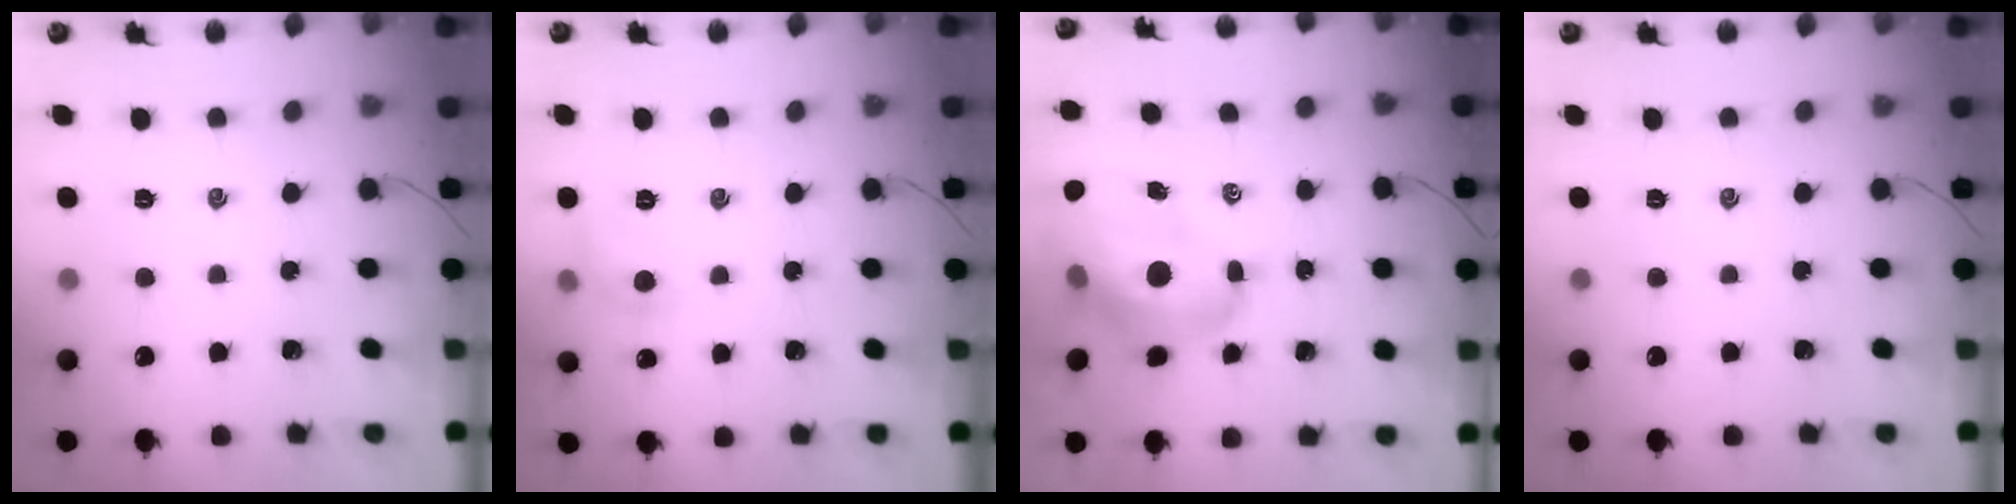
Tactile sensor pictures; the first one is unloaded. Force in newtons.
{"total": 6.6, "press": 6.5, "slide": 1.5}
{"total": 16.6, "press": 16.0, "slide": 4.7}
{"total": 0.0}